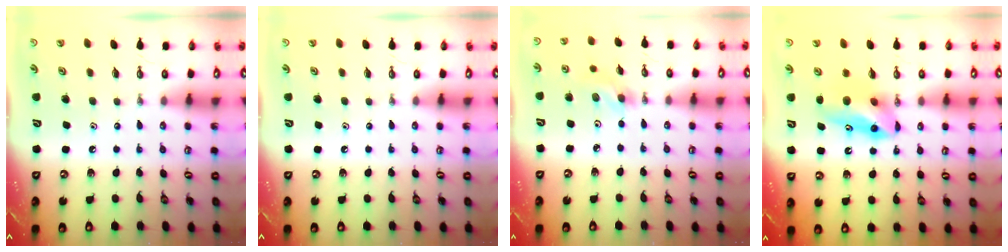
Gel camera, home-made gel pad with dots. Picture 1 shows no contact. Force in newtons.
{"total": 0.0}
{"total": 4.8, "press": 4.6, "slide": 1.5}
{"total": 9.1, "press": 7.9, "slide": 4.5}